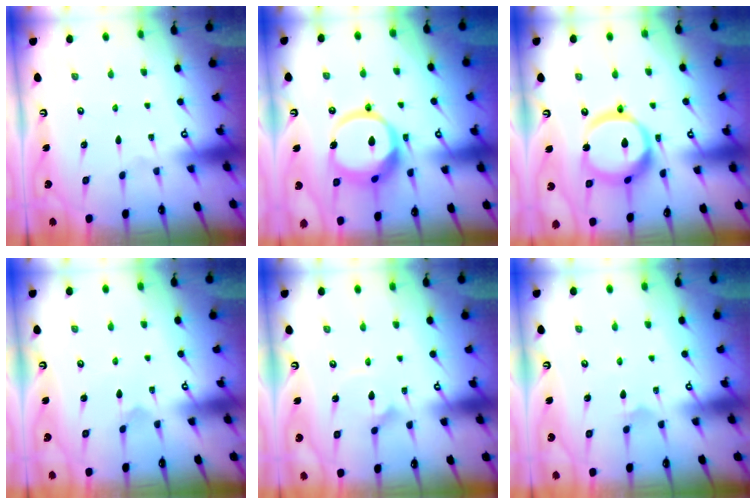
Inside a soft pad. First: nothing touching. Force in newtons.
{"total": 15.9, "press": 15.8, "slide": 1.9}
{"total": 17.4, "press": 17.3, "slide": 1.8}
{"total": 3.2, "press": 3.2, "slide": 0.2}
{"total": 3.4, "press": 3.3, "slide": 0.3}
{"total": 3.6, "press": 3.5, "slide": 0.7}